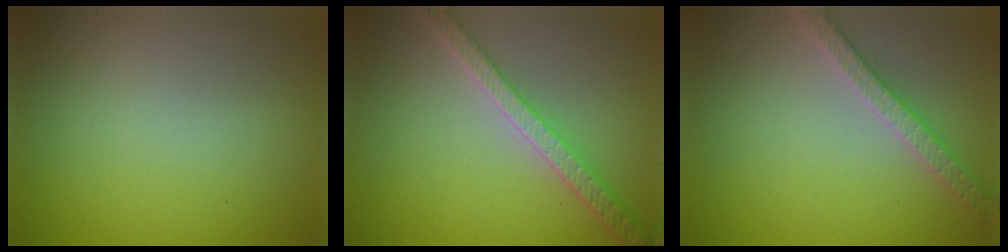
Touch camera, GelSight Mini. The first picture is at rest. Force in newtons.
{"total": 3.6, "press": 3.5, "slide": 0.7}
{"total": 2.7, "press": 2.7, "slide": 0.1}